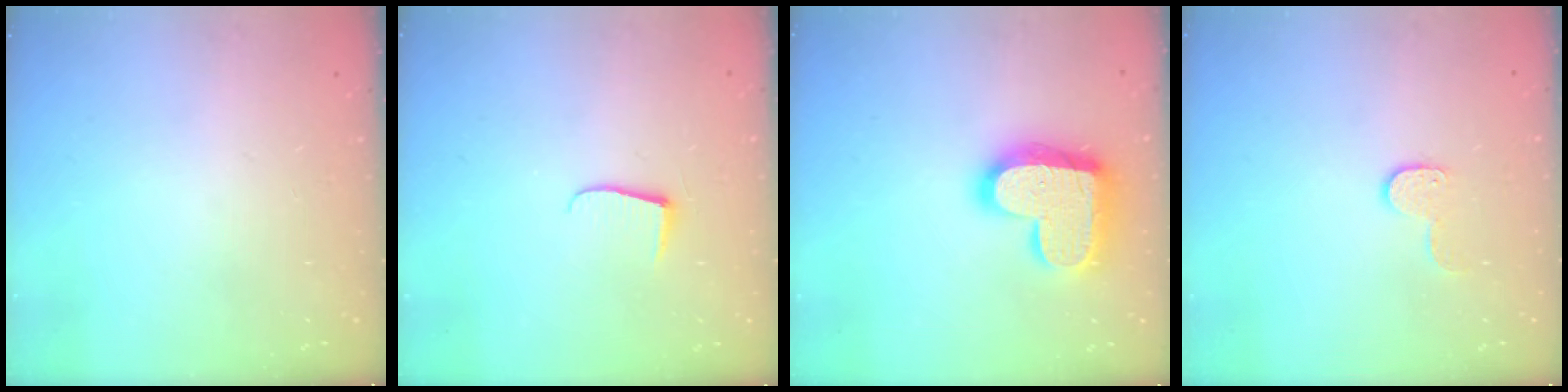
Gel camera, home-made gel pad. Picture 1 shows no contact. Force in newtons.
{"total": 5.1, "press": 5.0, "slide": 0.6}
{"total": 19.2, "press": 19.2, "slide": 1.3}
{"total": 5.9, "press": 5.9, "slide": 0.5}